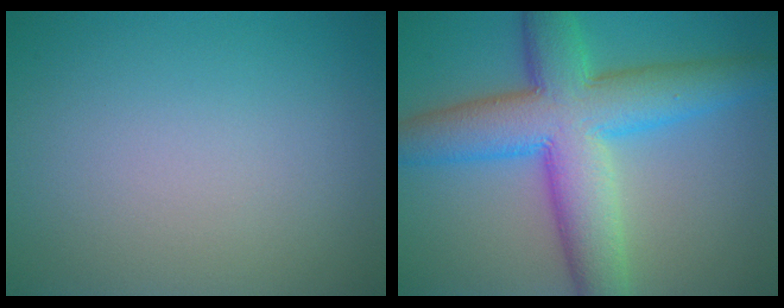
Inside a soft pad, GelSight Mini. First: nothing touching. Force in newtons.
{"total": 10.6, "press": 10.6, "slide": 0.2}